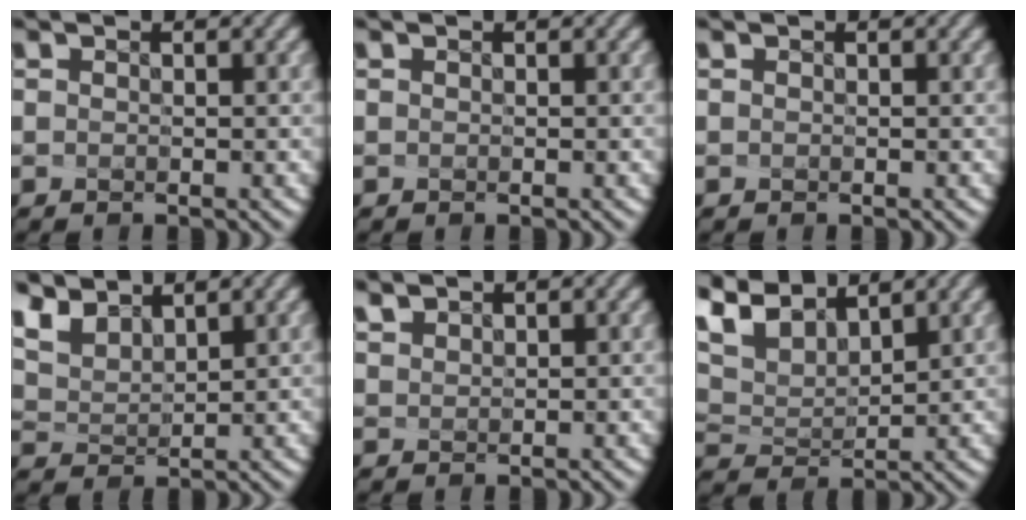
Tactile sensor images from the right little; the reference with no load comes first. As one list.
[{"total": 0.0}, {"total": 0.0}, {"total": 3.3, "force": [2.9, 1.0, 1.1], "torque": [-0.050, -0.002, 0.067]}, {"total": 0.6, "force": [0.6, 0.0, -0.2], "torque": [-0.011, 0.001, 0.026]}, {"total": 4.0, "force": [3.3, 1.6, 1.8], "torque": [-0.060, -0.001, 0.075]}]